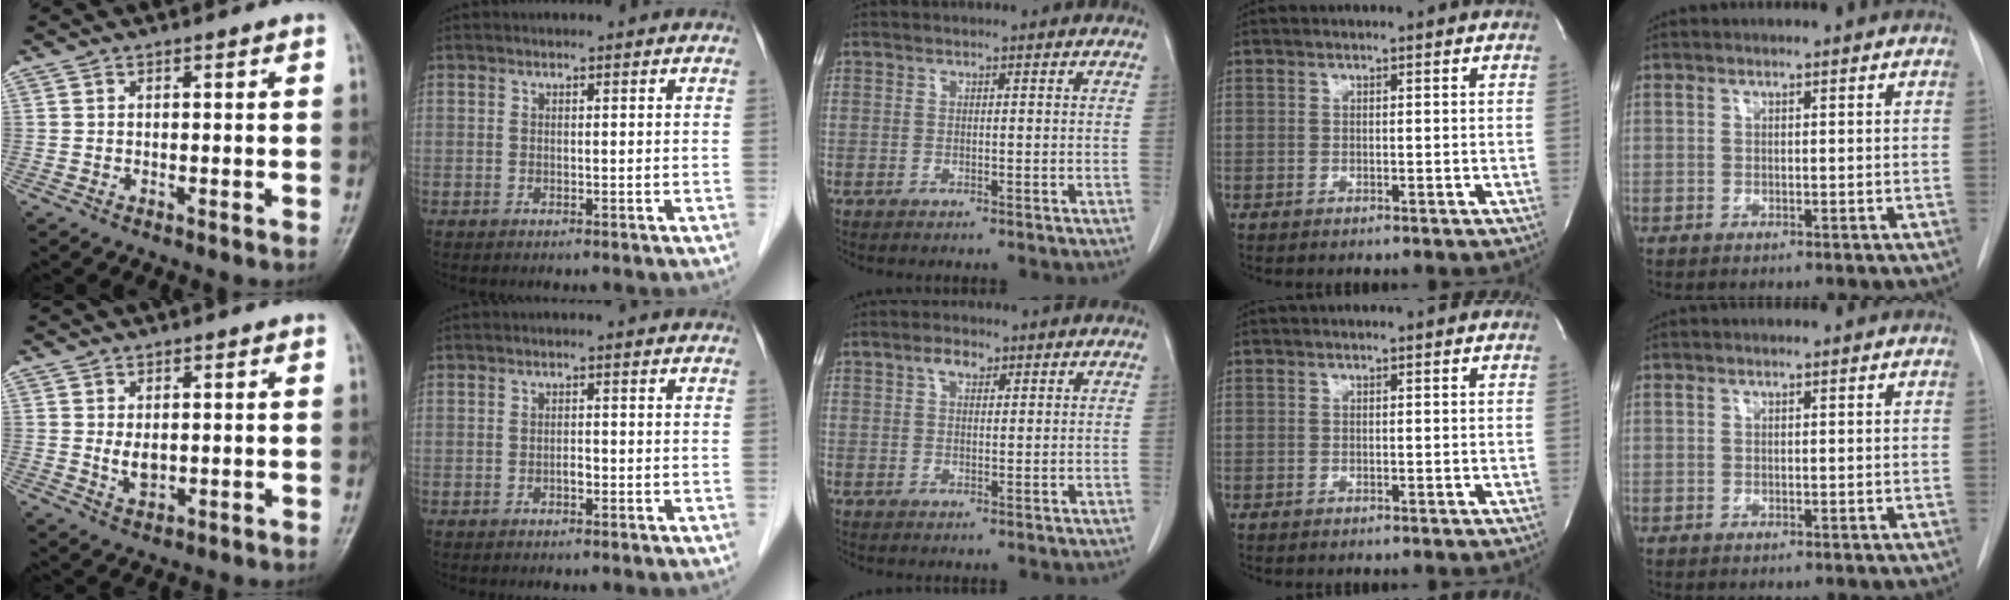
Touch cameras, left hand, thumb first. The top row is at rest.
{"thumb": {"total": 3.1, "force": [0.5, 2.0, 2.3], "torque": [-0.033, -0.010, 0.015]}, "index": {"total": 0.9, "force": [-0.5, 0.3, 0.7], "torque": [-0.012, 0.002, -0.009]}, "middle": {"total": 2.5, "force": [1.5, 1.2, 1.6], "torque": [-0.033, 0.006, 0.028]}}